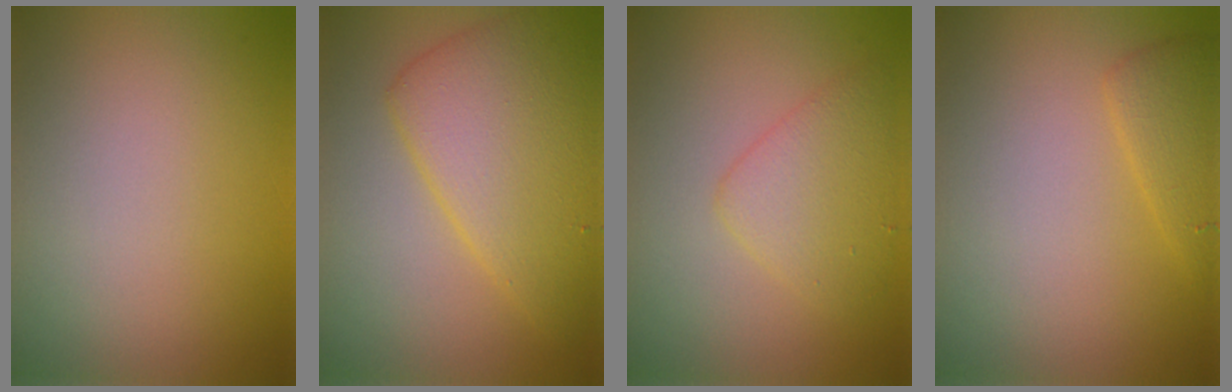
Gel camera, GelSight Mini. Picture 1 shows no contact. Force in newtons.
{"total": 7.8, "press": 7.8, "slide": 0.0}
{"total": 3.4, "press": 3.4, "slide": 0.1}
{"total": 2.2, "press": 2.2, "slide": 0.2}